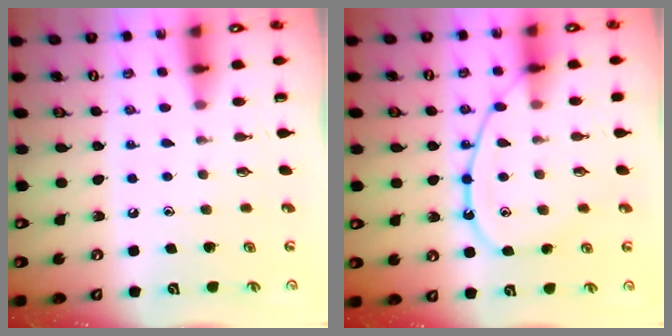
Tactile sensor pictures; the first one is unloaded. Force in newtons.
{"total": 12.0, "press": 12.0, "slide": 1.1}